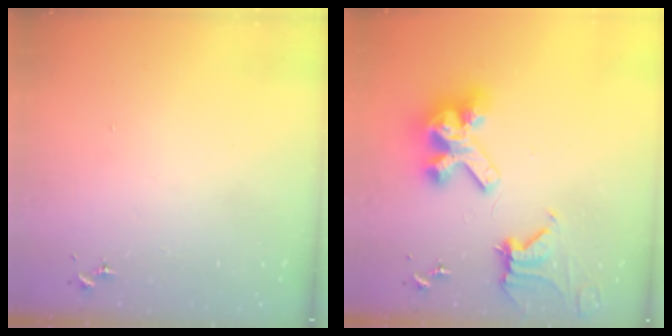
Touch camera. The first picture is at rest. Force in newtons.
{"total": 15.5, "press": 15.3, "slide": 1.9}